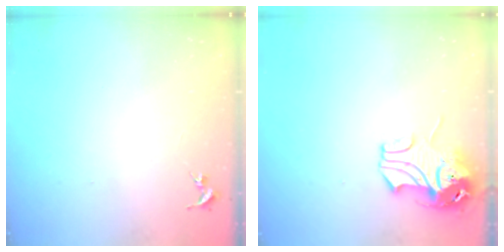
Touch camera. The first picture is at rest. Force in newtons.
{"total": 9.5, "press": 9.4, "slide": 1.2}